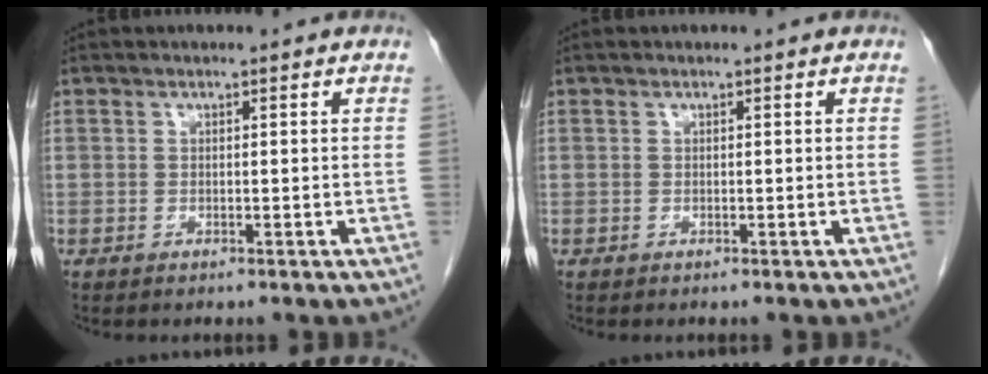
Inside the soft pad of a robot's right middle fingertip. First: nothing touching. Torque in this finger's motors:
{"motor_torque": [0.21, -0.13, 0.01, 0.01]}